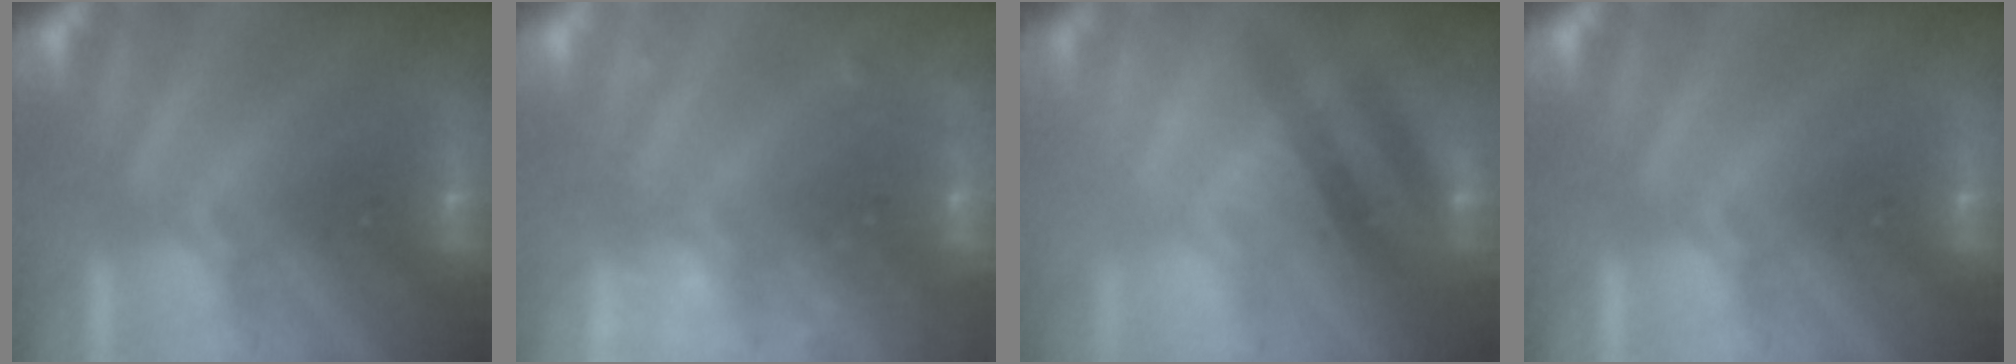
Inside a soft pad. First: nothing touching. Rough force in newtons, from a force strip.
{"total": 8.1}
{"total": 2.3}
{"total": 0.0}